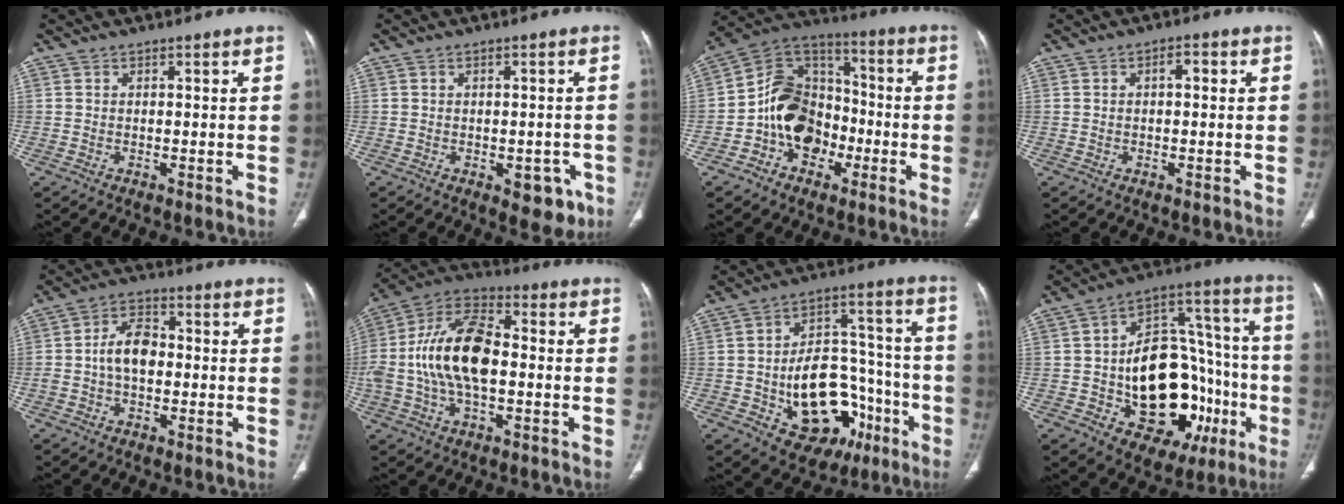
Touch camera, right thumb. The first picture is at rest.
{"total": 5.8, "force": [-2.5, 3.1, 4.2], "torque": [-0.024, 0.005, -0.023]}
{"total": 15.2, "force": [-4.4, 11.8, 8.5], "torque": [-0.110, 0.059, -0.086]}
{"total": 2.0, "force": [0.3, 1.0, 1.7], "torque": [-0.023, 0.008, 0.001]}
{"total": 7.2, "force": [-0.5, 4.6, 5.6], "torque": [-0.095, 0.021, -0.018]}
{"total": 17.9, "force": [-0.8, 9.4, 15.2], "torque": [-0.305, 0.033, -0.021]}
{"total": 20.8, "force": [-7.2, 13.5, 14.1], "torque": [-0.167, 0.054, -0.088]}
{"total": 28.0, "force": [-7.0, 16.9, 21.2], "torque": [-0.271, 0.044, -0.081]}